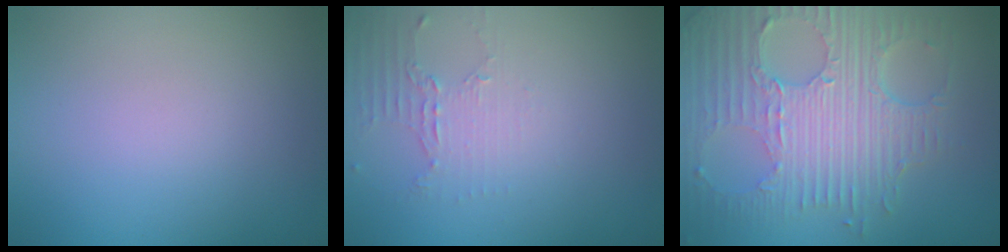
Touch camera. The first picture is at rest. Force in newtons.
{"total": 2.0, "press": 1.5, "slide": 1.4}
{"total": 8.6, "press": 5.9, "slide": 6.2}